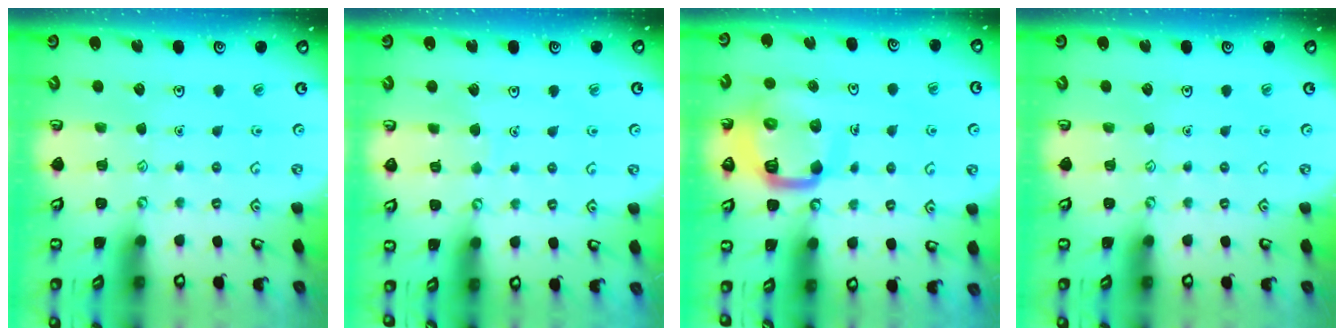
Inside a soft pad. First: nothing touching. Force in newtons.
{"total": 2.6, "press": 2.6, "slide": 0.1}
{"total": 14.0, "press": 13.9, "slide": 1.5}
{"total": 0.0}